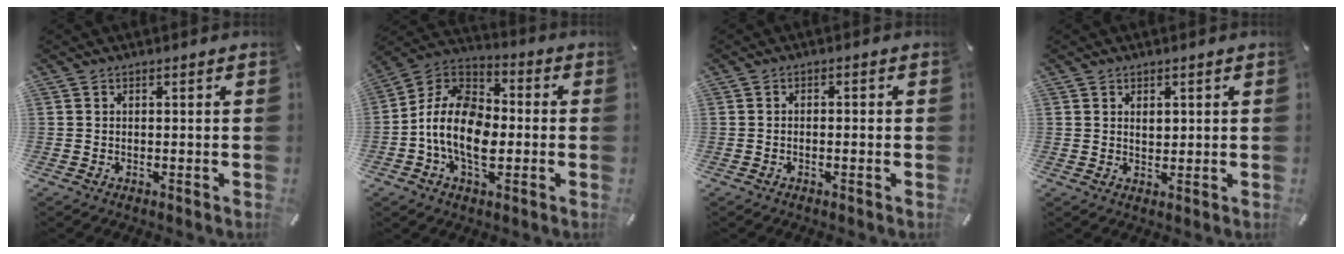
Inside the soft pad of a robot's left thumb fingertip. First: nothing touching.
{"total": 13.5, "force": [-4.4, 9.0, 9.1], "torque": [-0.207, 0.017, -0.086]}
{"total": 1.2, "force": [-0.9, 0.4, 0.7], "torque": [-0.014, 0.004, -0.018]}
{"total": 1.9, "force": [0.9, 1.4, 0.9], "torque": [-0.004, -0.002, 0.012]}